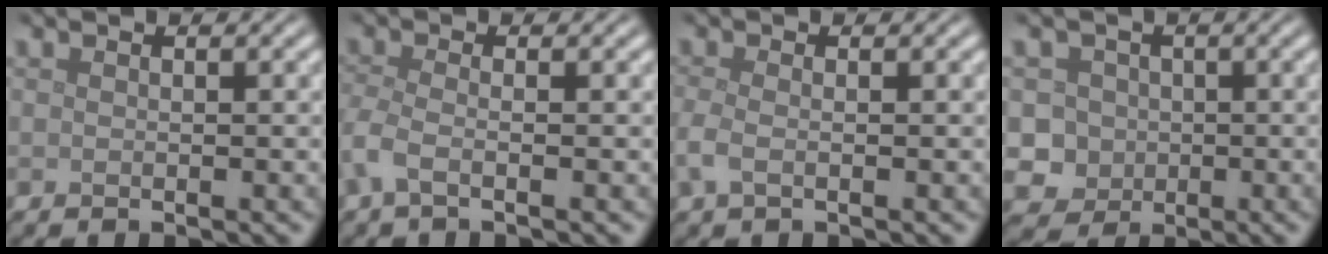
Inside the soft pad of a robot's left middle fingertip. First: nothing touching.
{"total": 2.2, "force": [-1.0, 0.6, 1.8], "torque": [-0.045, -0.009, -0.031]}
{"total": 1.9, "force": [-0.6, 0.9, 1.6], "torque": [-0.045, -0.004, -0.018]}
{"total": 3.8, "force": [-0.2, 3.7, 0.9], "torque": [0.005, 0.014, -0.017]}